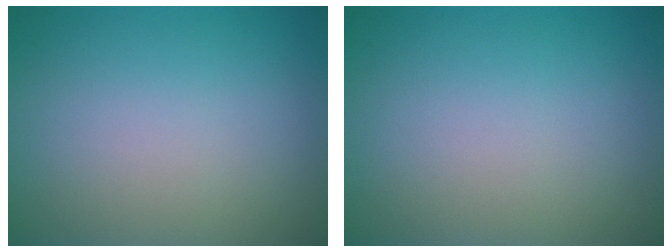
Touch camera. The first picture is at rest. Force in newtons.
{"total": 0.0}